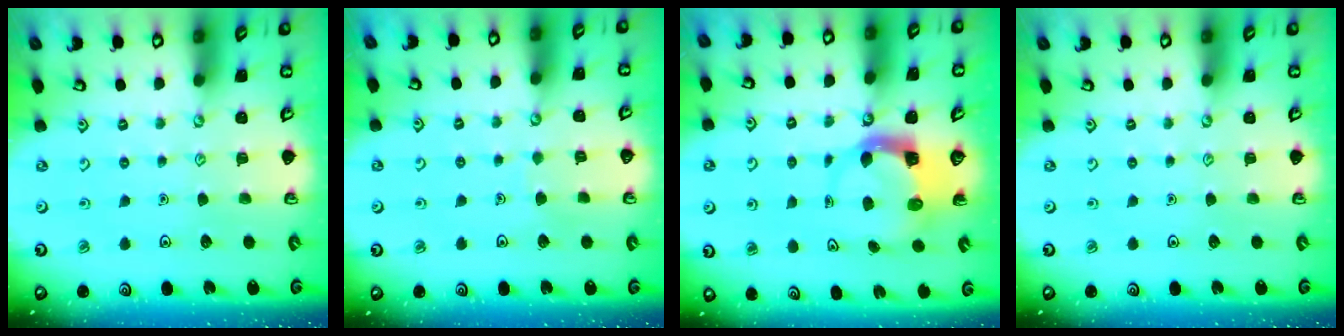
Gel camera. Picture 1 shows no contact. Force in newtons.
{"total": 2.4, "press": 2.4, "slide": 0.1}
{"total": 3.8, "press": 3.7, "slide": 0.6}
{"total": 0.0}